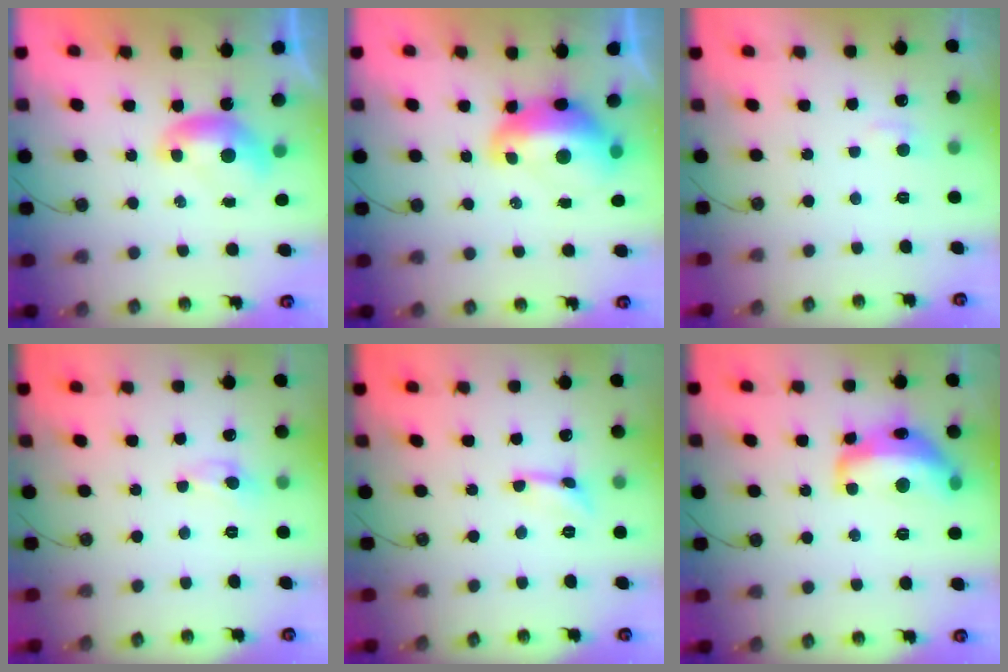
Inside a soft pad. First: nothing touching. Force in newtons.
{"total": 4.7, "press": 4.6, "slide": 1.3}
{"total": 1.4, "press": 1.2, "slide": 0.7}
{"total": 0.0}
{"total": 2.8, "press": 2.8, "slide": 0.4}
{"total": 9.8, "press": 9.8, "slide": 1.0}